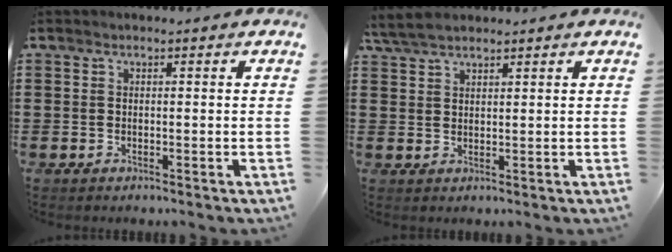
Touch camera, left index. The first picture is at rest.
{"total": 3.4, "force": [2.9, 1.1, 1.6], "torque": [-0.038, 0.002, 0.054]}